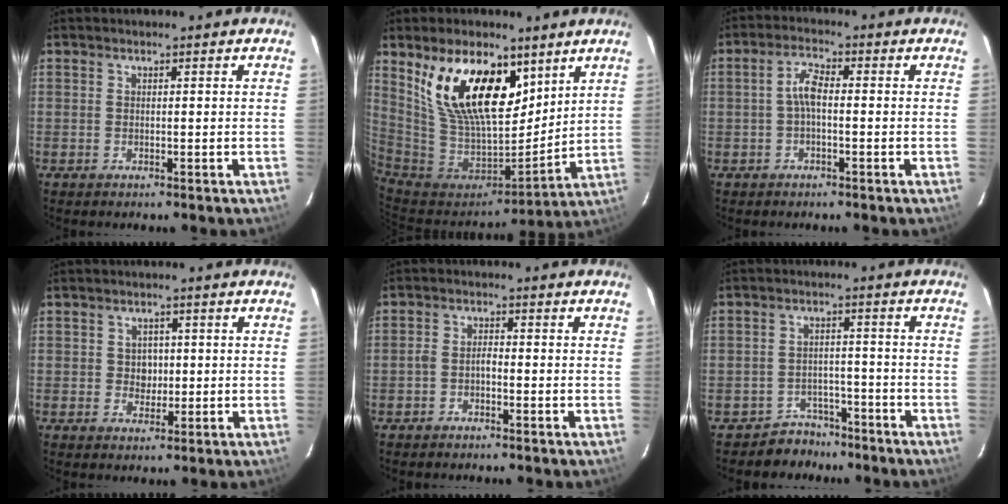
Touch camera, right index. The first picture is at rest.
{"total": 20.4, "force": [10.5, 10.9, 13.7], "torque": [-0.273, 0.018, 0.209]}
{"total": 3.4, "force": [-0.6, 1.3, 3.1], "torque": [-0.068, 0.013, -0.014]}
{"total": 2.9, "force": [0.1, 2.7, 0.9], "torque": [-0.013, 0.006, 0.003]}
{"total": 1.9, "force": [-1.3, 0.7, 1.2], "torque": [-0.029, 0.008, -0.025]}
{"total": 5.6, "force": [-4.2, 3.6, -0.5], "torque": [0.008, 0.029, -0.062]}